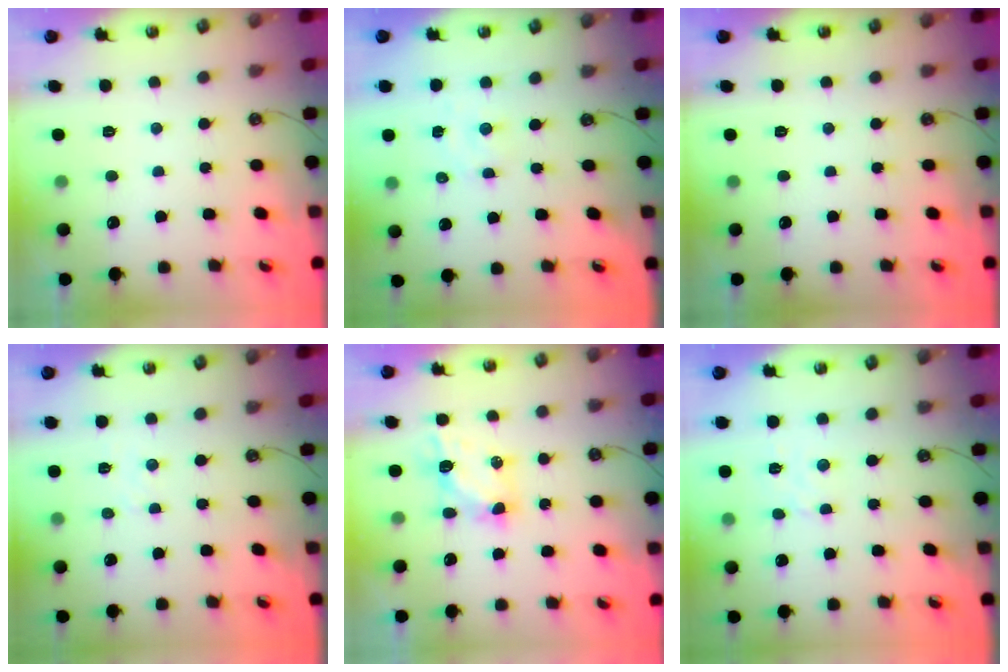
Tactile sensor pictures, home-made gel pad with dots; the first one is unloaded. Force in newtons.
{"total": 2.3, "press": 2.3, "slide": 0.4}
{"total": 0.0}
{"total": 2.5, "press": 2.4, "slide": 0.4}
{"total": 6.0, "press": 6.0, "slide": 0.3}
{"total": 1.5, "press": 1.4, "slide": 0.6}